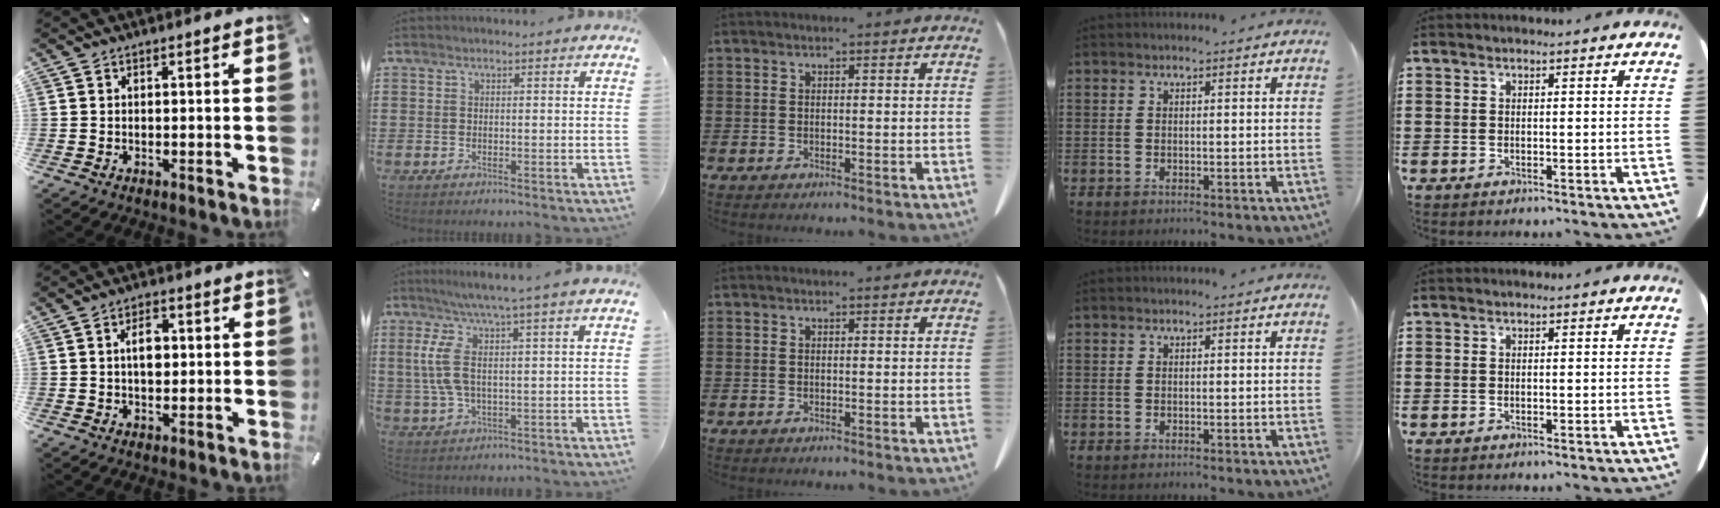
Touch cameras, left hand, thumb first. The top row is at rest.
{"thumb": {"total": 5.4, "force": [0.7, 3.2, 4.3], "torque": [-0.063, 0.001, 0.005]}, "index": {"total": 7.4, "force": [1.9, 1.2, 7.1], "torque": [-0.167, -0.012, 0.024]}}